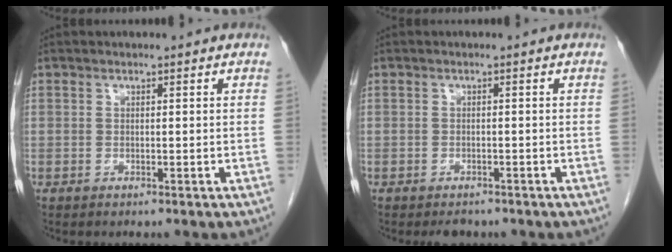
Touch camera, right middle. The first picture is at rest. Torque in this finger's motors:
{"motor_torque": [0.01, -0.01, 0.01, 0.01]}